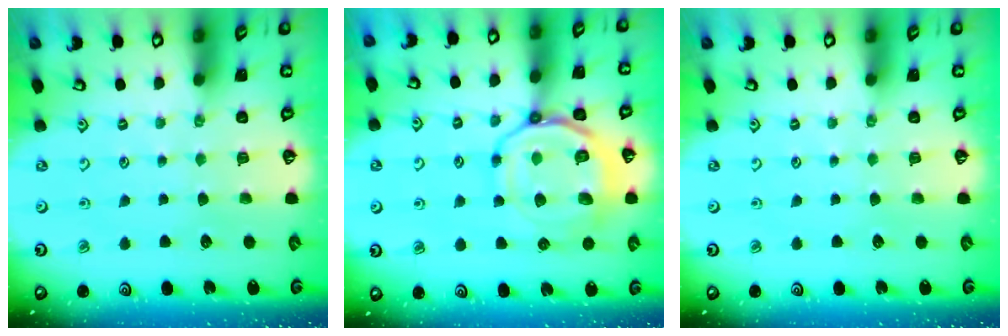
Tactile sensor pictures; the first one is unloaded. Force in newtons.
{"total": 14.9, "press": 14.8, "slide": 1.6}
{"total": 0.0}